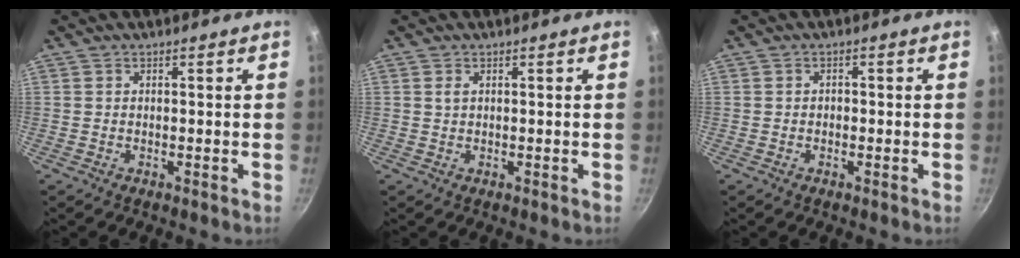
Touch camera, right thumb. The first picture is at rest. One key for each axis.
{"total": 1.0, "fx": 0.4, "fy": 0.6, "fz": 0.7, "tx": -0.016, "ty": 0.003, "tz": 0.009}
{"total": 0.9, "fx": -0.2, "fy": 0.8, "fz": 0.5, "tx": 0.004, "ty": 0.004, "tz": -0.007}